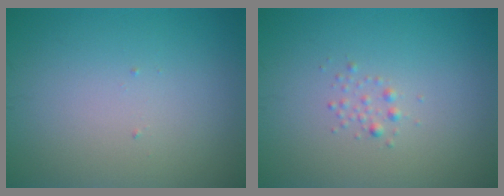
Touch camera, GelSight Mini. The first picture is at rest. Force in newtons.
{"total": 0.8, "press": 0.8, "slide": 0.0}